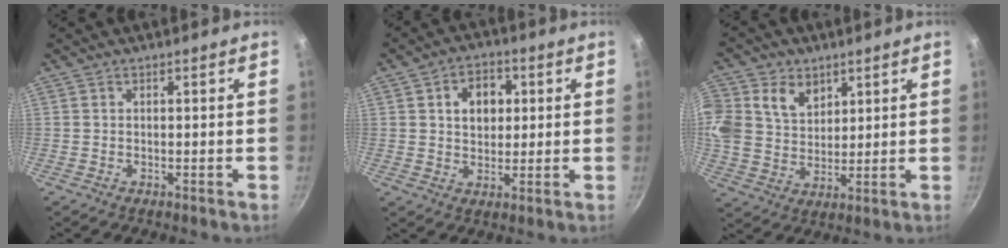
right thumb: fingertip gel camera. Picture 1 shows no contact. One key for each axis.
{"total": 7.9, "fx": 2.0, "fy": 6.0, "fz": 4.8, "tx": -0.047, "ty": 0.004, "tz": 0.027}
{"total": 15.6, "fx": 6.1, "fy": 12.4, "fz": 7.2, "tx": -0.161, "ty": 0.006, "tz": 0.119}